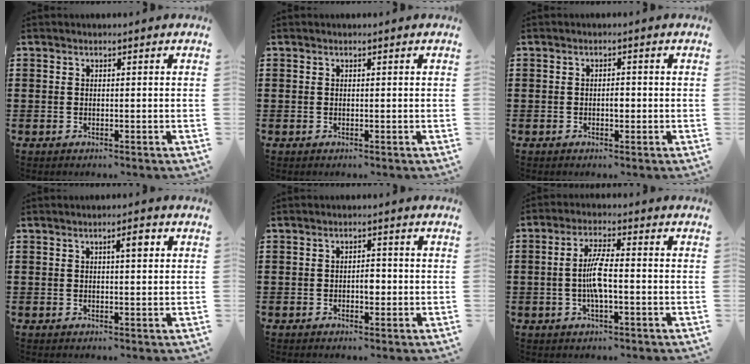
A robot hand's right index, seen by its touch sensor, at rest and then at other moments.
{"total": 0.0}
{"total": 1.5, "force": [-0.2, 0.7, 1.4], "torque": [-0.025, 0.000, -0.005]}
{"total": 2.6, "force": [0.8, 0.6, 2.4], "torque": [-0.031, 0.000, 0.006]}
{"total": 2.3, "force": [-0.4, 1.1, 2.0], "torque": [-0.036, 0.003, -0.008]}
{"total": 5.5, "force": [-0.8, 1.4, 5.3], "torque": [-0.110, 0.001, -0.021]}